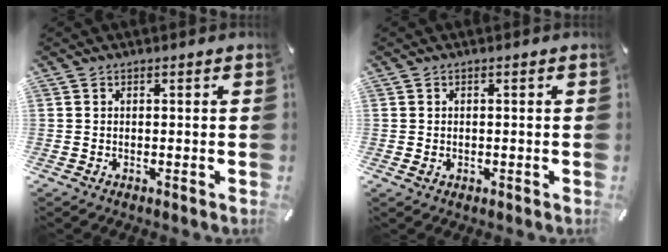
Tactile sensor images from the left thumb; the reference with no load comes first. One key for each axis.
{"total": 0.9, "fx": -0.1, "fy": 0.8, "fz": 0.5, "tx": -0.010, "ty": 0.004, "tz": -0.002}